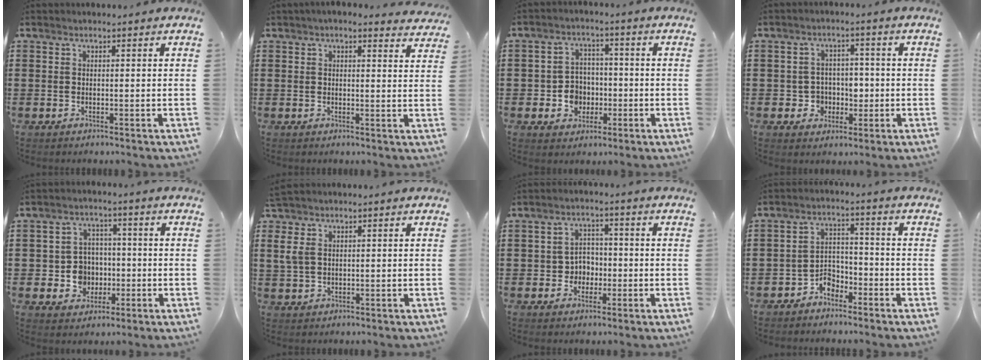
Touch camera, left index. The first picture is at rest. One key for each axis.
{"total": 2.6, "fx": 2.3, "fy": 0.4, "fz": 1.1, "tx": -0.027, "ty": -0.001, "tz": 0.043}
{"total": 5.6, "fx": -1.3, "fy": 5.0, "fz": 2.1, "tx": -0.060, "ty": 0.013, "tz": -0.026}
{"total": 4.5, "fx": -0.5, "fy": 4.3, "fz": 1.1, "tx": -0.038, "ty": 0.011, "tz": -0.011}
{"total": 6.4, "fx": -0.9, "fy": 5.8, "fz": 2.4, "tx": -0.062, "ty": 0.013, "tz": -0.017}
{"total": 3.0, "fx": 1.4, "fy": 1.5, "fz": 2.2, "tx": -0.064, "ty": 0.000, "tz": 0.020}
{"total": 3.8, "fx": -1.0, "fy": 3.4, "fz": 1.3, "tx": -0.036, "ty": 0.007, "tz": -0.024}
{"total": 3.7, "fx": -3.2, "fy": 1.6, "fz": 0.7, "tx": -0.019, "ty": 0.011, "tz": -0.068}